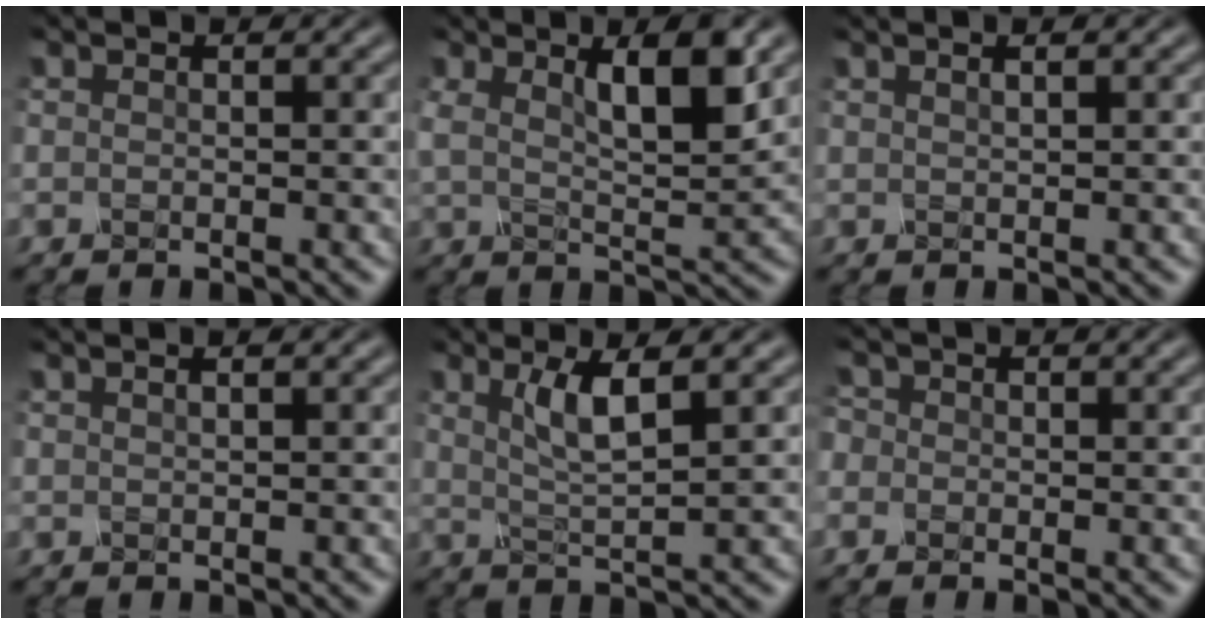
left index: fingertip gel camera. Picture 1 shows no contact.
{"total": 6.1, "force": [2.6, 1.9, 5.2], "torque": [-0.092, -0.003, 0.045]}
{"total": 1.8, "force": [1.2, 0.7, 1.3], "torque": [-0.008, 0.000, 0.003]}
{"total": 1.1, "force": [0.8, 0.3, 0.7], "torque": [-0.006, -0.003, 0.008]}
{"total": 3.7, "force": [1.6, 0.8, 3.2], "torque": [-0.062, -0.003, 0.033]}
{"total": 1.5, "force": [0.0, 1.4, 0.4], "torque": [-0.004, 0.007, -0.017]}